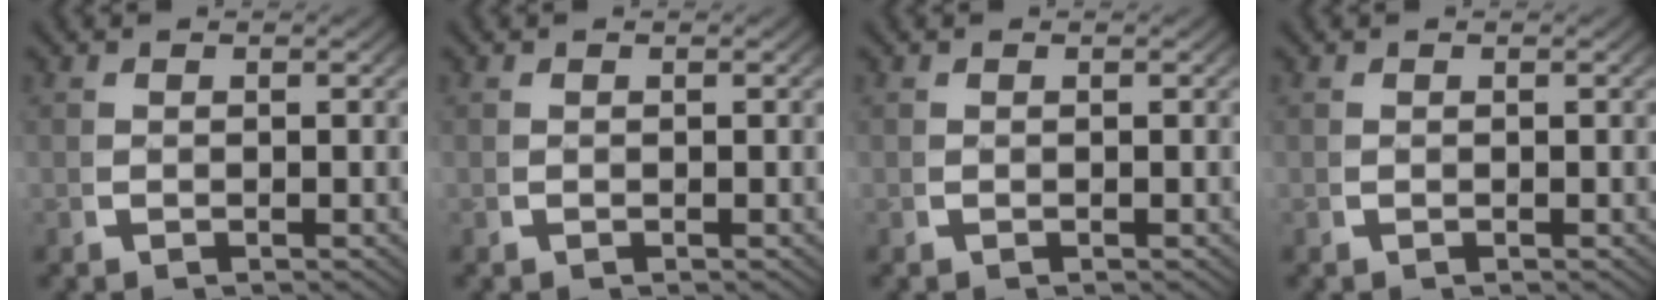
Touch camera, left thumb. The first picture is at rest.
{"total": 0.0}
{"total": 0.0}
{"total": 0.0}